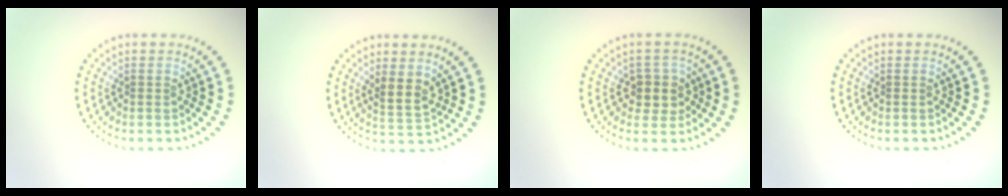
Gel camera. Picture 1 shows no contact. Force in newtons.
{"total": 2.5, "press": 2.3, "slide": 1.1}
{"total": 2.6, "press": 2.3, "slide": 1.1}
{"total": 0.0}